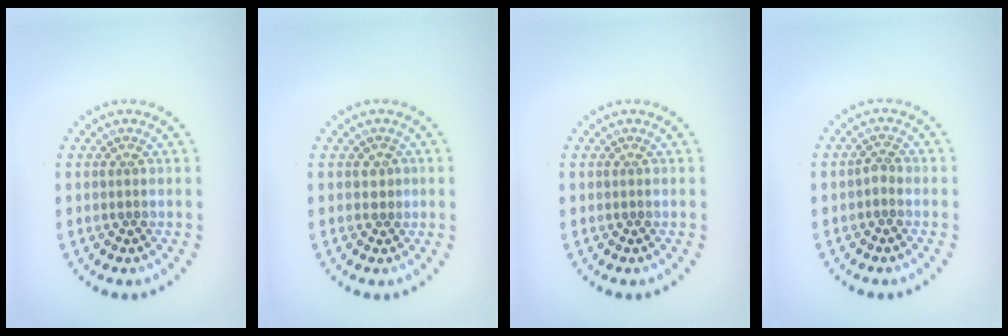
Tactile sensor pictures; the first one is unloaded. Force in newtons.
{"total": 0.9, "press": 0.8, "slide": 0.5}
{"total": 0.0}
{"total": 0.9, "press": 0.7, "slide": 0.6}